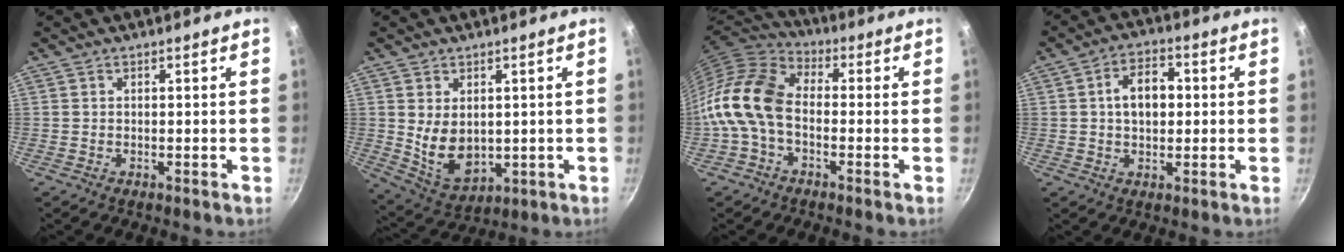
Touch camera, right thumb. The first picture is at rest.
{"total": 9.2, "force": [0.9, 6.3, 6.7], "torque": [-0.100, -0.022, 0.043]}
{"total": 13.1, "force": [-2.6, 8.5, 9.6], "torque": [-0.176, 0.040, -0.074]}
{"total": 8.0, "force": [0.8, 5.2, 6.0], "torque": [-0.071, 0.017, 0.008]}